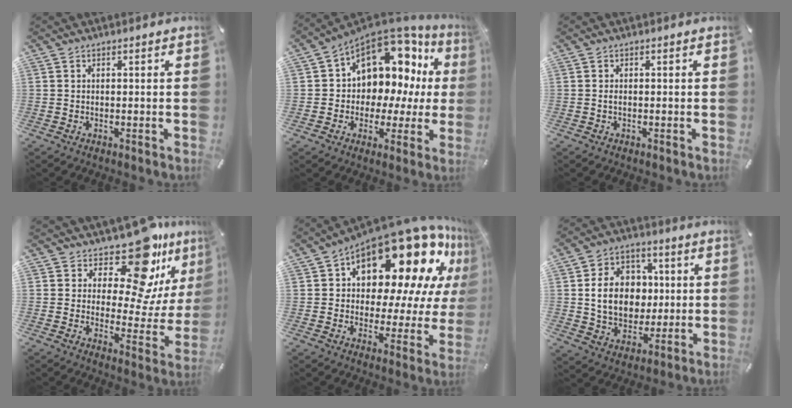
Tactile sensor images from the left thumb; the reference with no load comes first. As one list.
[{"total": 13.0, "force": [6.1, 9.5, 6.6], "torque": [-0.092, -0.059, 0.106]}, {"total": 1.0, "force": [-0.3, 0.6, 0.7], "torque": [-0.016, 0.000, -0.006]}, {"total": 17.4, "force": [13.2, 6.1, 9.5], "torque": [-0.137, -0.122, 0.217]}, {"total": 22.7, "force": [14.5, 11.3, 13.3], "torque": [-0.192, -0.116, 0.247]}, {"total": 13.5, "force": [1.2, 11.3, 7.3], "torque": [-0.137, 0.011, 0.027]}]